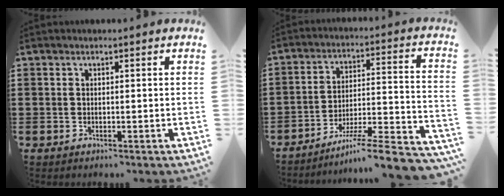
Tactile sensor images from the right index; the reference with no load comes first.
{"total": 7.9, "force": [-6.6, -0.2, 4.3], "torque": [-0.064, -0.008, -0.132]}